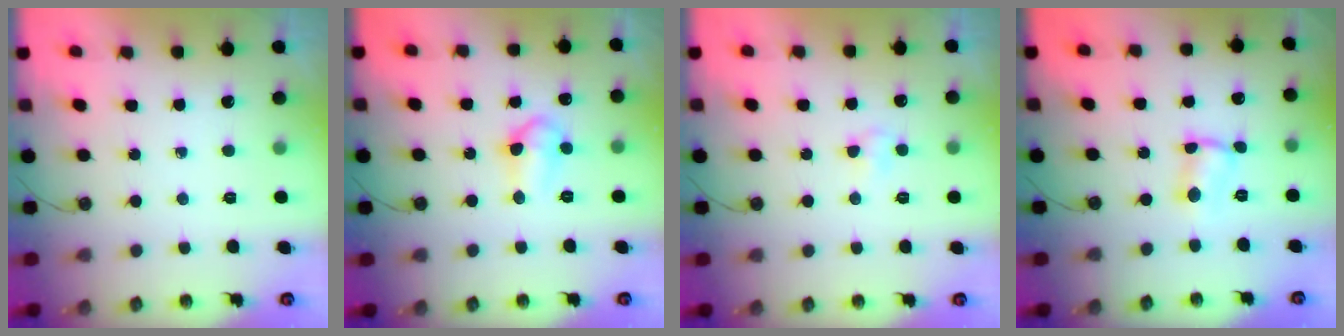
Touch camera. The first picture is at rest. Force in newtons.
{"total": 7.4, "press": 7.3, "slide": 1.3}
{"total": 2.9, "press": 2.7, "slide": 0.9}
{"total": 2.2, "press": 2.2, "slide": 0.1}